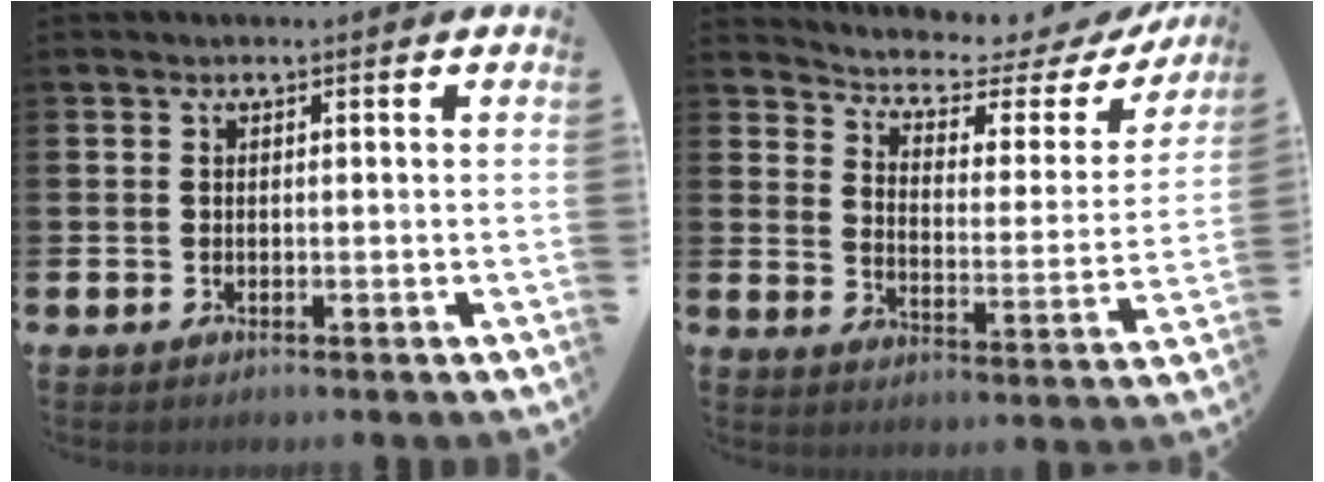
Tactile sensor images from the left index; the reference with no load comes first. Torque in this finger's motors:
{"motor_torque": [1.02, -1.12, 0.13, 0.06]}